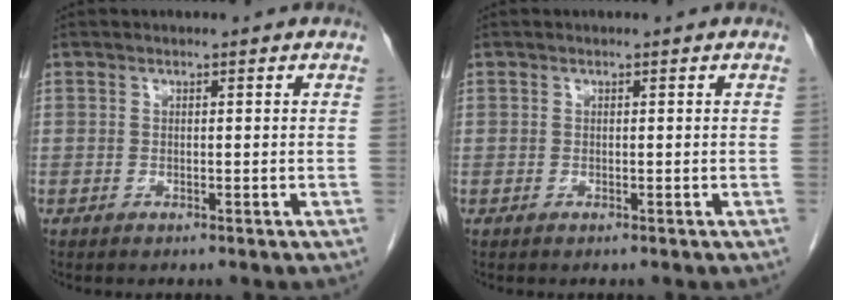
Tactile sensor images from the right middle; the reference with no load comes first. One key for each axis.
{"total": 0.0}